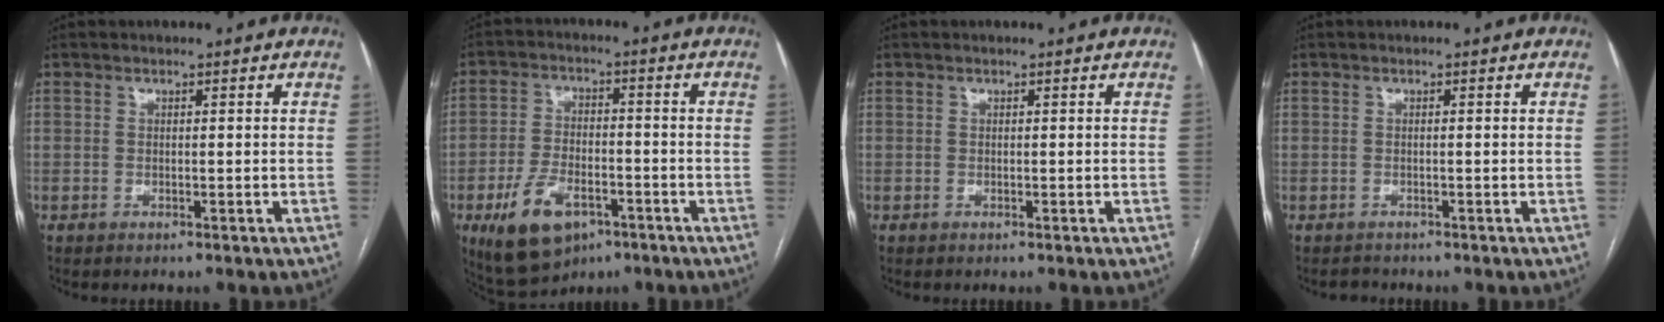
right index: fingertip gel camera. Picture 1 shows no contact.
{"total": 10.6, "force": [-5.4, 5.5, 7.3], "torque": [-0.148, -0.006, -0.083]}
{"total": 0.0}
{"total": 1.0, "force": [-0.9, 0.5, -0.2], "torque": [-0.001, -0.002, -0.013]}